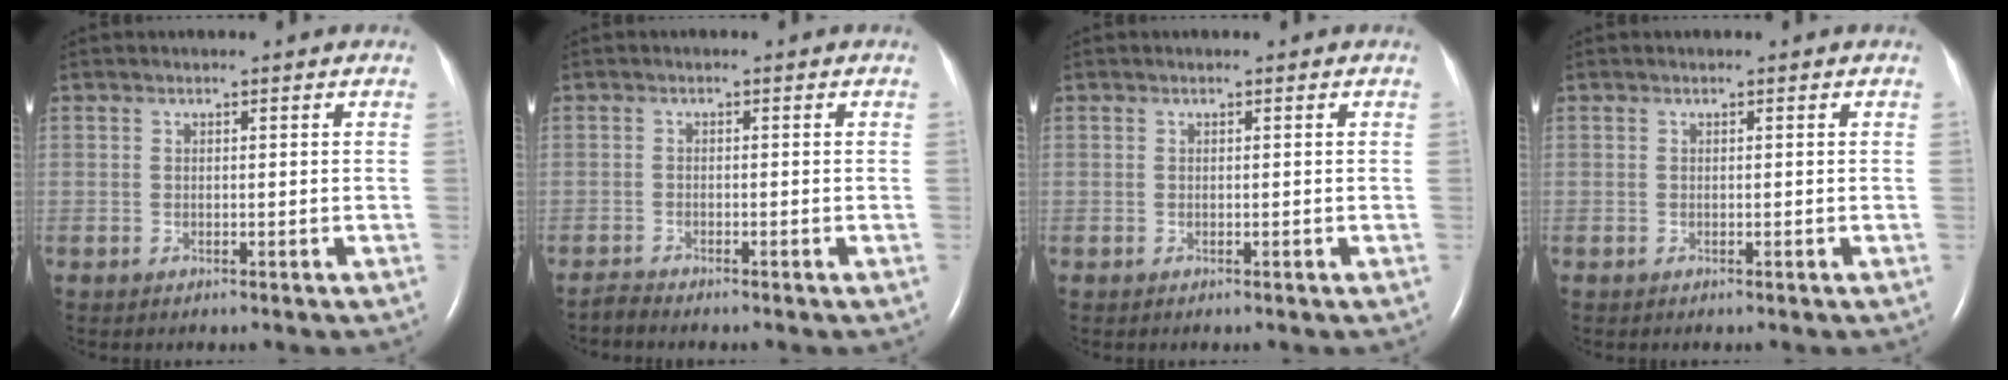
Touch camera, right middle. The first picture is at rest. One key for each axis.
{"total": 1.2, "fx": -1.2, "fy": -0.3, "fz": -0.1, "tx": -0.003, "ty": -0.008, "tz": -0.023}
{"total": 0.0}
{"total": 0.0}